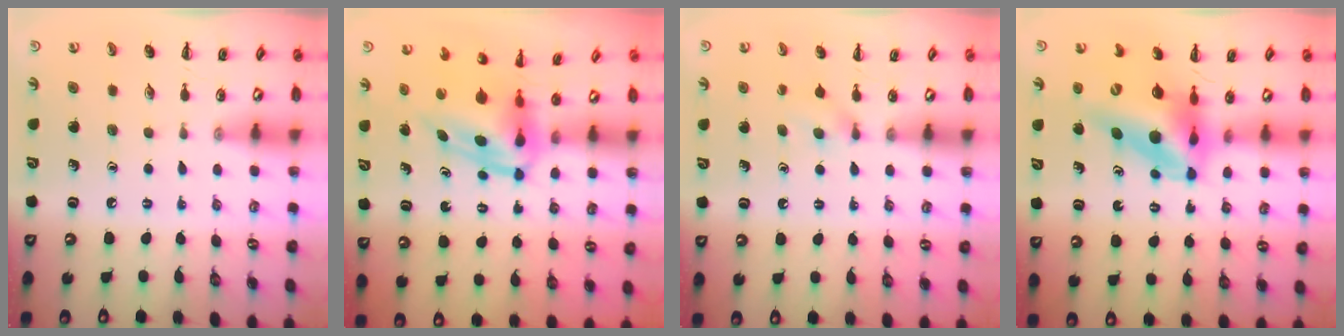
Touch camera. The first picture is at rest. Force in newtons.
{"total": 5.0, "press": 4.9, "slide": 0.9}
{"total": 4.1, "press": 3.8, "slide": 1.4}
{"total": 11.4, "press": 10.9, "slide": 3.6}